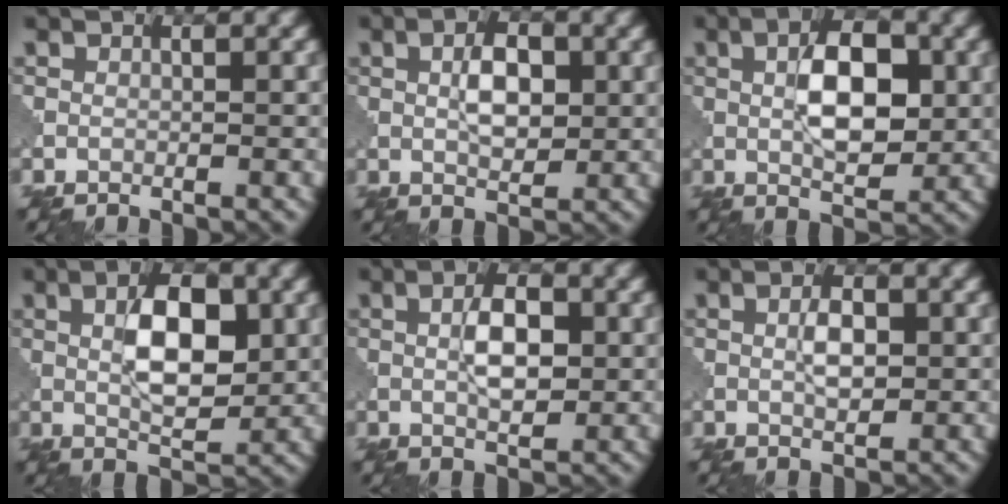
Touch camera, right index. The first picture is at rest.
{"total": 3.5, "force": [0.8, 1.8, 2.9], "torque": [-0.054, 0.003, 0.013]}
{"total": 6.4, "force": [1.0, 2.9, 5.6], "torque": [-0.086, 0.001, 0.016]}
{"total": 6.3, "force": [1.2, 2.7, 5.6], "torque": [-0.087, 0.002, 0.022]}
{"total": 3.8, "force": [0.6, 1.7, 3.3], "torque": [-0.061, 0.002, 0.012]}
{"total": 2.3, "force": [0.5, 1.0, 2.0], "torque": [-0.039, 0.001, 0.011]}